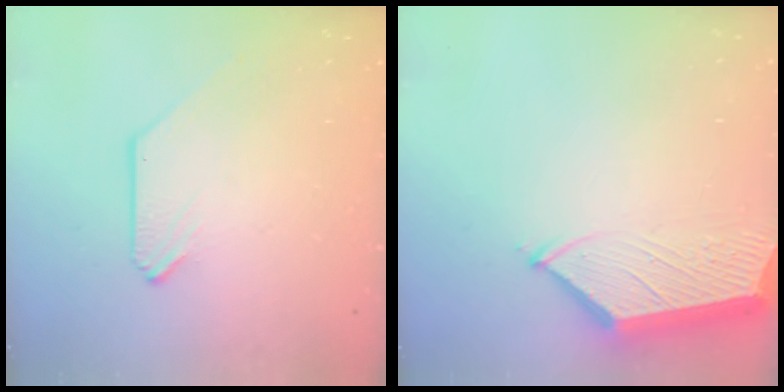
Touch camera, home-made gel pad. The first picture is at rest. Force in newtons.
{"total": 5.8, "press": 5.7, "slide": 0.8}